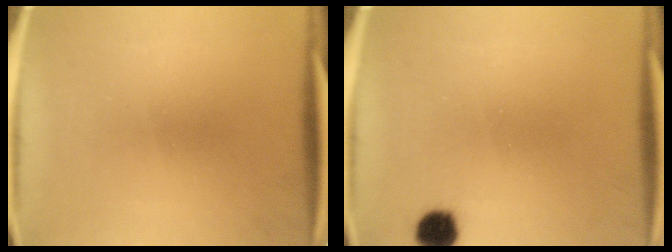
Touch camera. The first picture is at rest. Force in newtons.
{"total": 4.2}